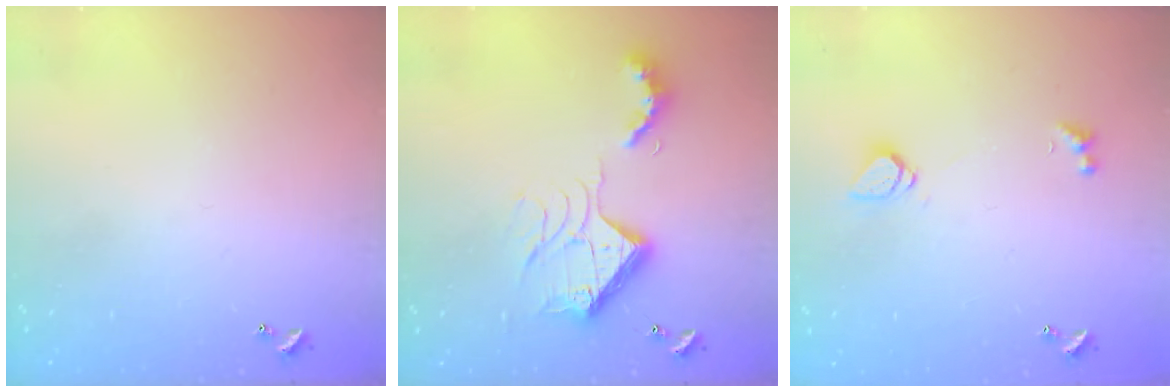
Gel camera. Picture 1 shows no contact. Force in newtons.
{"total": 15.7, "press": 15.7, "slide": 1.2}
{"total": 1.6, "press": 1.6, "slide": 0.5}